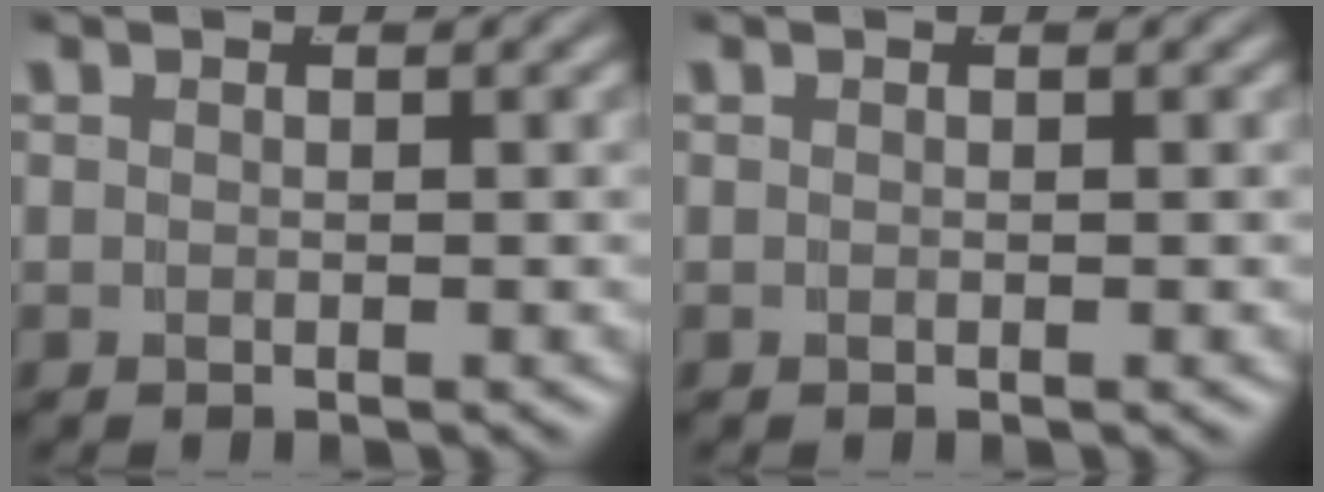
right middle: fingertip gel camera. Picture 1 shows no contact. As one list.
[{"total": 0.0}]